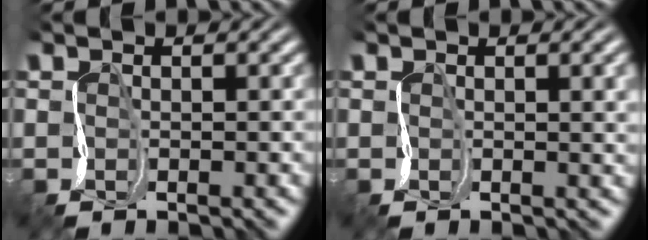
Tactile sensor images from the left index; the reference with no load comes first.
{"total": 3.7, "force": [1.2, 1.4, 3.2], "torque": [-0.032, 0.013, 0.007]}